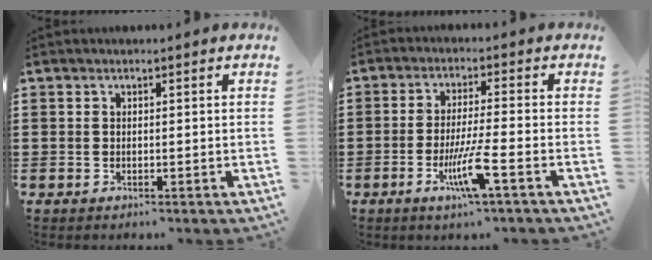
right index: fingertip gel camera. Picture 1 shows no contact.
{"total": 7.3, "force": [-3.2, 0.2, 6.6], "torque": [-0.134, -0.017, -0.060]}